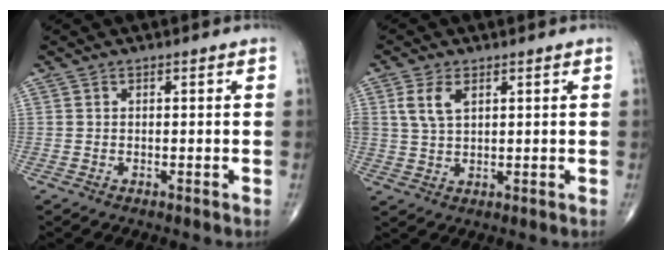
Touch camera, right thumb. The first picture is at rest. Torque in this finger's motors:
{"motor_torque": [0.39, 0.40, 1.03, 0.07, 0.32]}